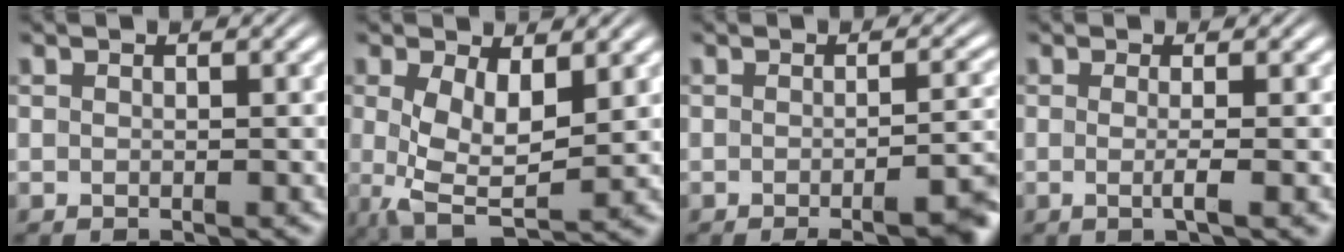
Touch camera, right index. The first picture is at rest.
{"total": 6.5, "force": [-1.4, 3.6, 5.2], "torque": [-0.117, -0.051, 0.003]}
{"total": 6.0, "force": [-3.9, 1.6, 4.2], "torque": [-0.033, 0.003, -0.062]}
{"total": 2.0, "force": [-0.5, -0.3, 1.9], "torque": [-0.037, -0.010, -0.009]}